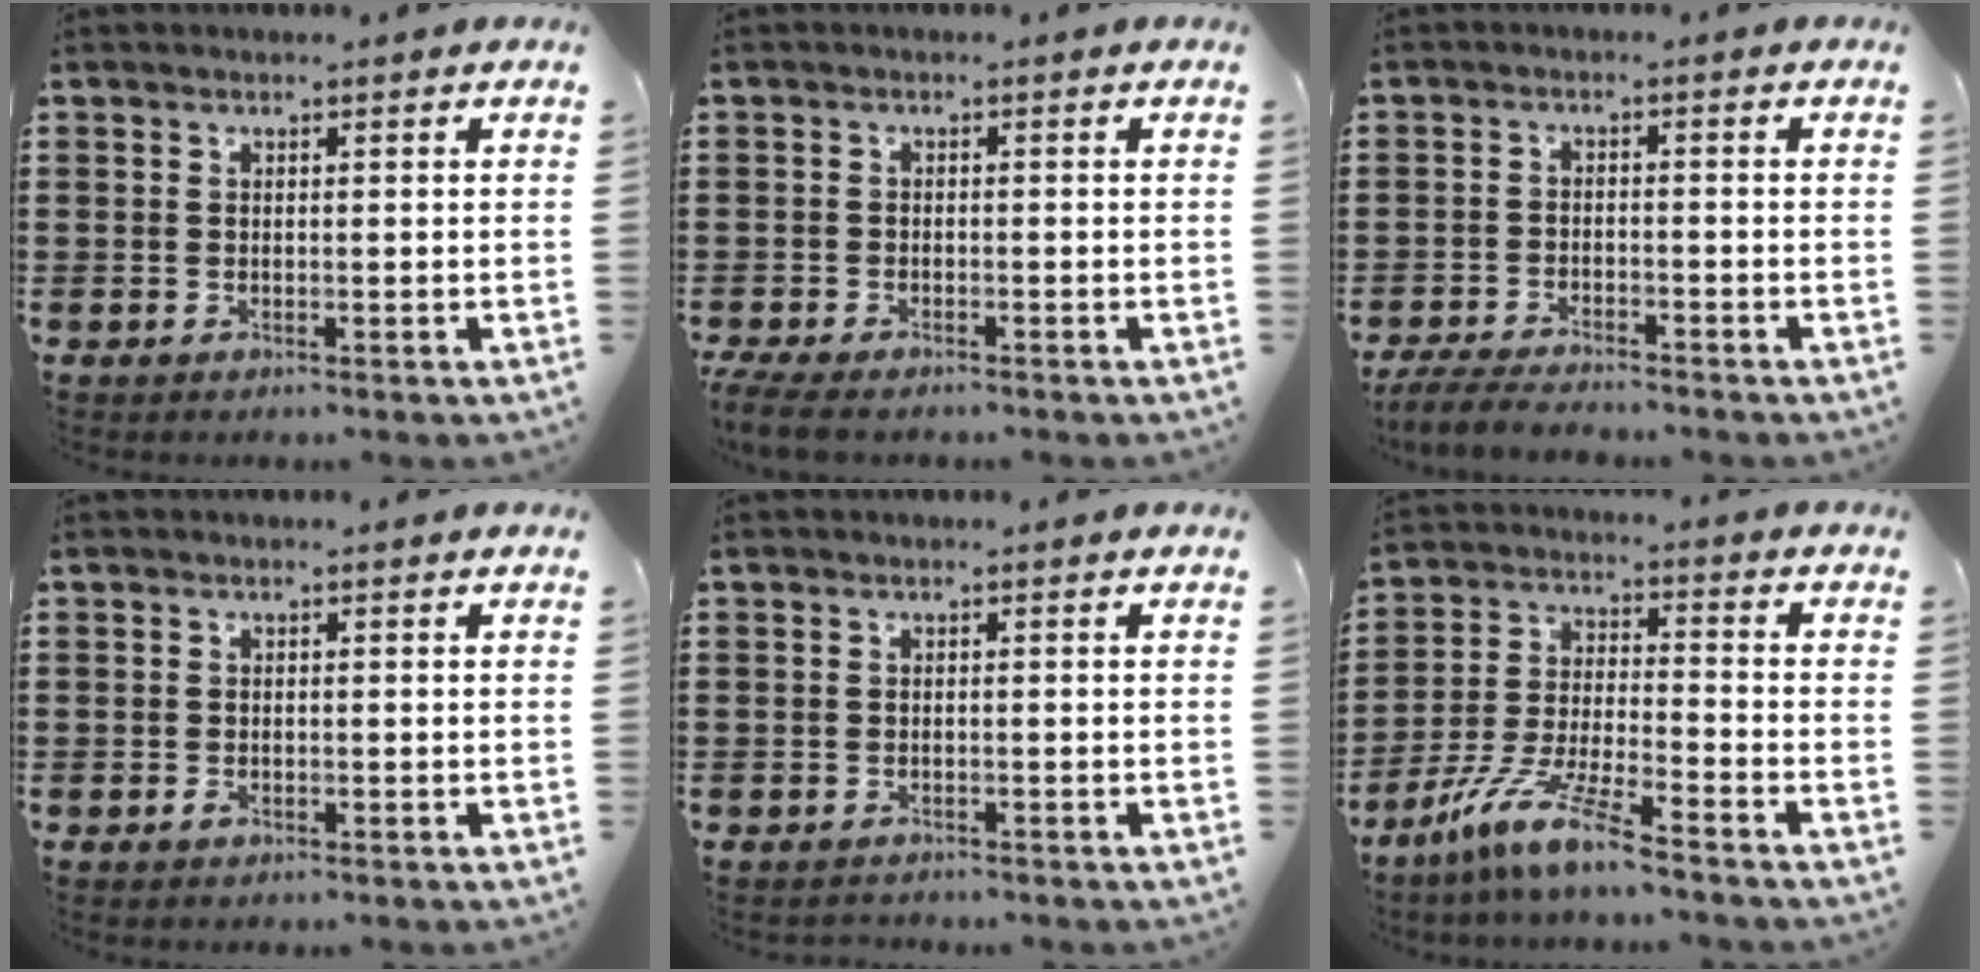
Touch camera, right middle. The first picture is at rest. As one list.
[{"total": 2.4, "force": [-2.2, 0.4, 0.8], "torque": [-0.037, -0.005, -0.052]}, {"total": 4.0, "force": [-3.8, 0.5, 1.0], "torque": [-0.032, -0.005, -0.082]}, {"total": 0.7, "force": [-0.4, 0.4, 0.4], "torque": [-0.008, -0.004, -0.007]}, {"total": 0.6, "force": [-0.6, 0.1, 0.0], "torque": [-0.001, 0.001, -0.014]}, {"total": 9.6, "force": [-7.8, -0.3, 5.5], "torque": [-0.123, -0.009, -0.160]}]